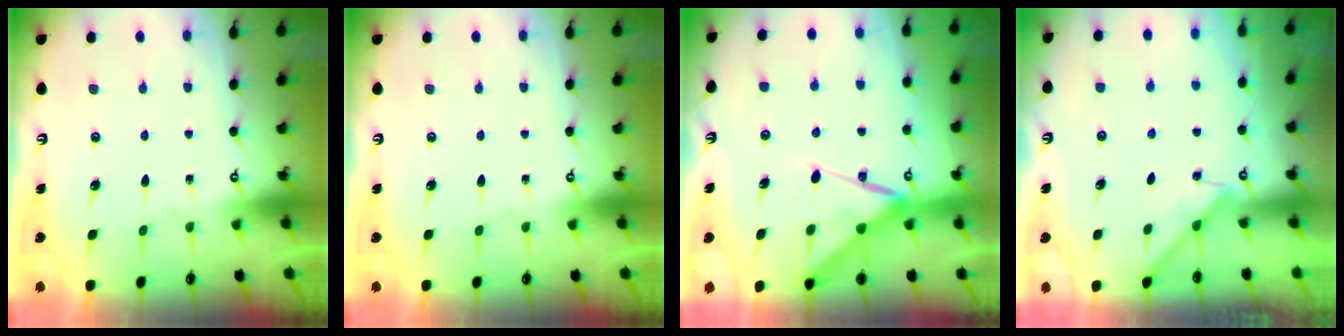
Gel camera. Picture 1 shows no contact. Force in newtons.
{"total": 0.0}
{"total": 11.4, "press": 11.3, "slide": 1.2}
{"total": 2.9, "press": 2.8, "slide": 0.4}